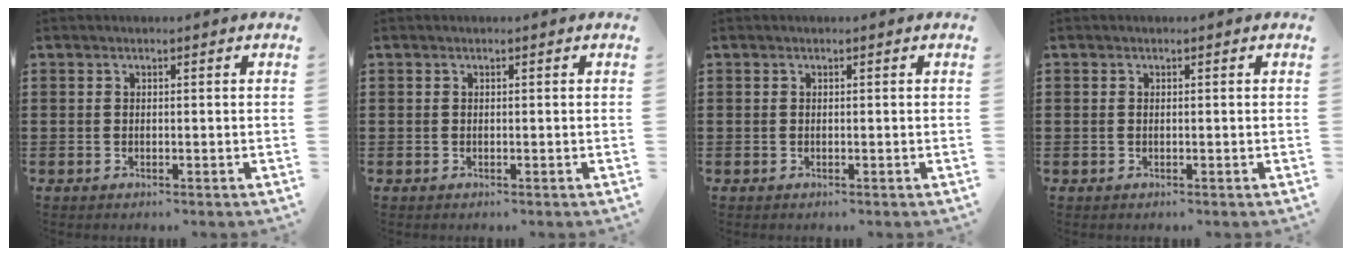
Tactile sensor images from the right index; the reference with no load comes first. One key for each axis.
{"total": 0.0}
{"total": 0.0}
{"total": 0.0}